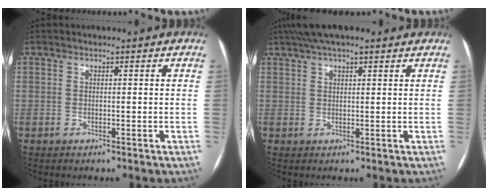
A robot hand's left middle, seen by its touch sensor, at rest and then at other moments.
{"total": 7.5, "force": [5.7, 1.5, 4.6], "torque": [-0.077, 0.044, 0.093]}